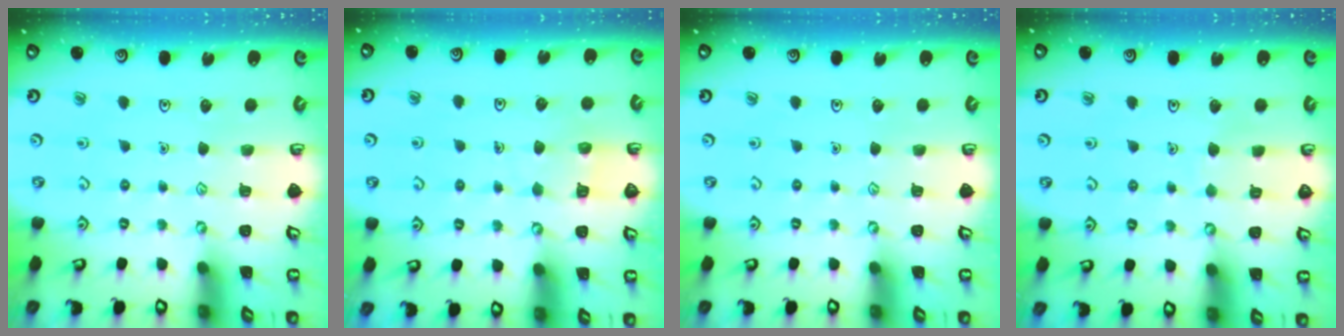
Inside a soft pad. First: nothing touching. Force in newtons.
{"total": 5.4, "press": 5.4, "slide": 0.3}
{"total": 0.0}
{"total": 2.4, "press": 2.4, "slide": 0.1}